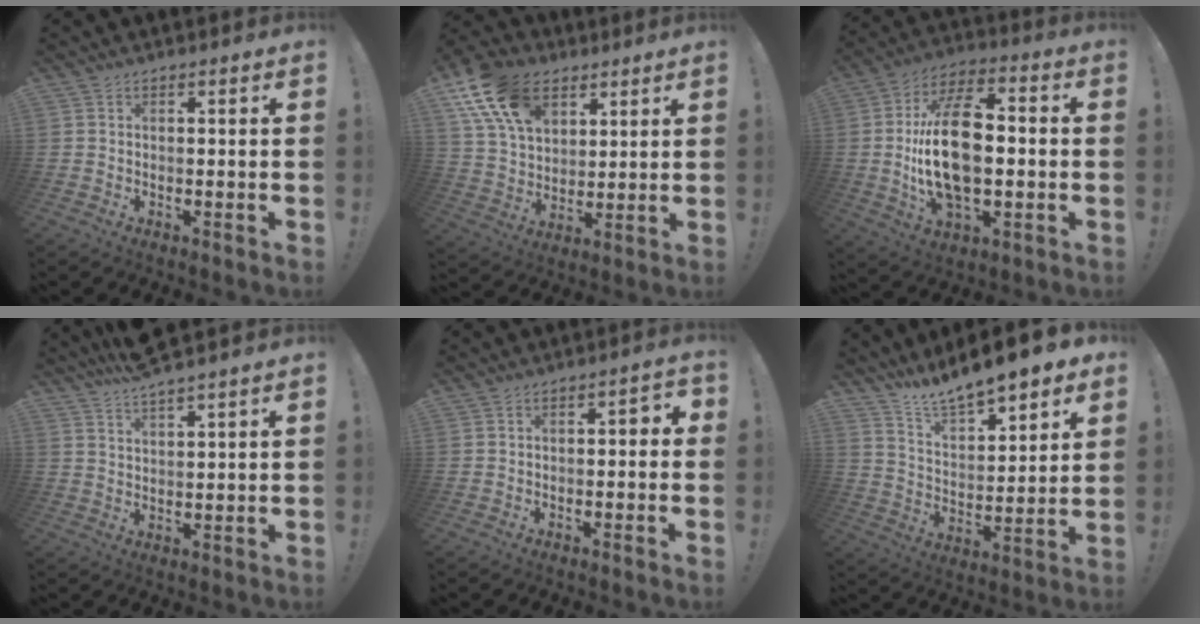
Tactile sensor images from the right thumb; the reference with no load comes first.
{"total": 18.1, "force": [9.1, 12.1, 9.9], "torque": [-0.176, -0.038, 0.172]}
{"total": 21.2, "force": [-0.6, 11.9, 17.6], "torque": [-0.313, 0.000, -0.013]}
{"total": 5.8, "force": [5.3, -0.2, 2.2], "torque": [-0.045, -0.029, 0.095]}
{"total": 2.6, "force": [-1.7, 1.0, 1.8], "torque": [-0.024, 0.007, -0.033]}
{"total": 11.1, "force": [10.5, 1.7, 3.2], "torque": [-0.067, -0.095, 0.185]}